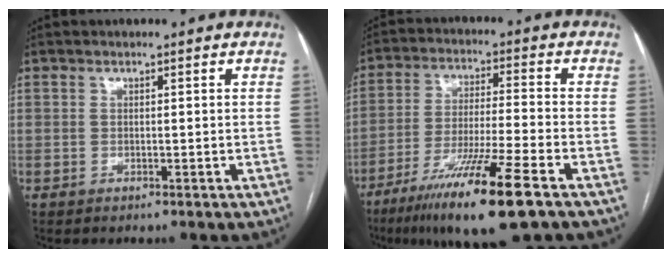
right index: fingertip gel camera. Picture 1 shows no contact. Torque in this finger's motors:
{"motor_torque": [0.97, -0.77, 0.85, 0.21]}